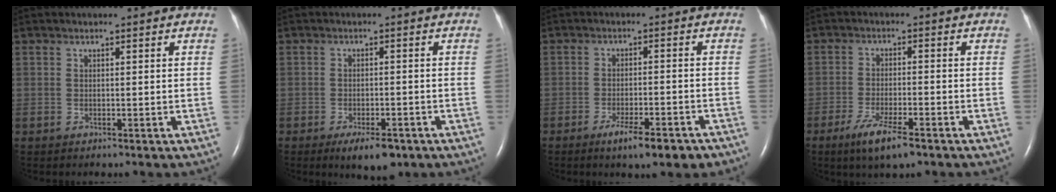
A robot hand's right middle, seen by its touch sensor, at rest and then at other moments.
{"total": 5.4, "force": [-3.5, 1.8, 3.7], "torque": [-0.059, -0.006, -0.047]}
{"total": 7.2, "force": [-5.0, 1.3, 5.0], "torque": [-0.071, -0.007, -0.069]}
{"total": 6.5, "force": [-4.2, 1.0, 4.9], "torque": [-0.099, -0.013, -0.070]}